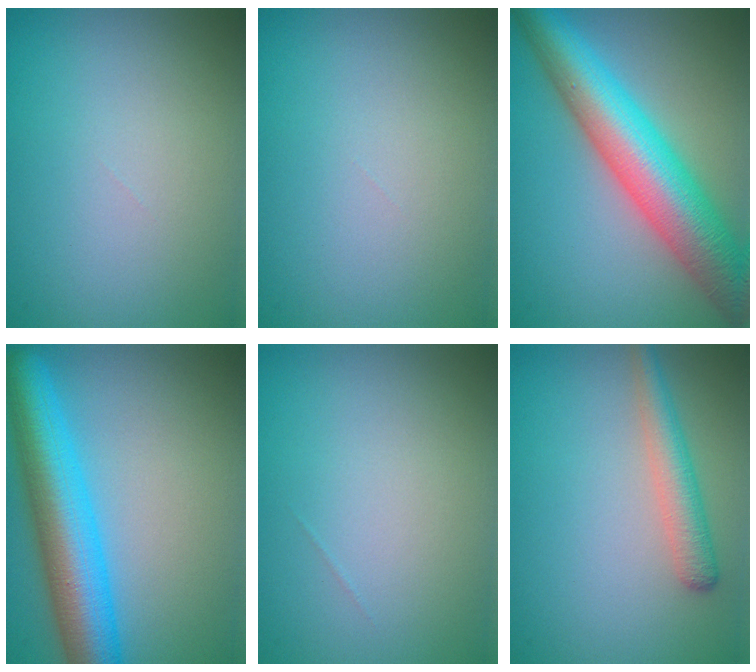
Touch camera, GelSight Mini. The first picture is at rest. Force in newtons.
{"total": 0.0}
{"total": 10.3, "press": 10.3, "slide": 0.1}
{"total": 8.6, "press": 8.6, "slide": 0.3}
{"total": 0.0}
{"total": 2.8, "press": 2.8, "slide": 0.2}